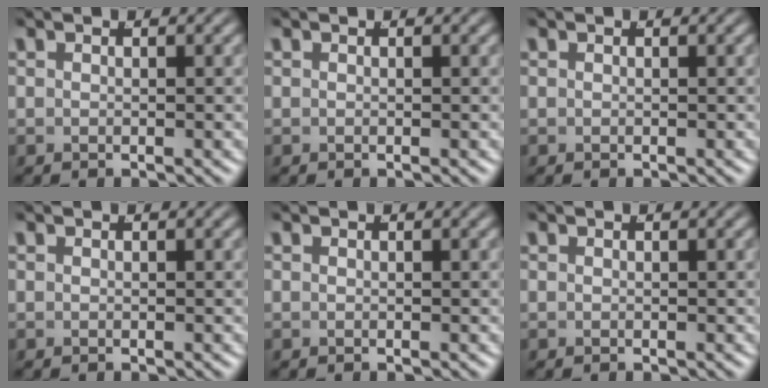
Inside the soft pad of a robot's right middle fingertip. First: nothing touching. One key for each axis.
{"total": 0.0}
{"total": 0.0}
{"total": 0.0}
{"total": 0.0}
{"total": 0.0}